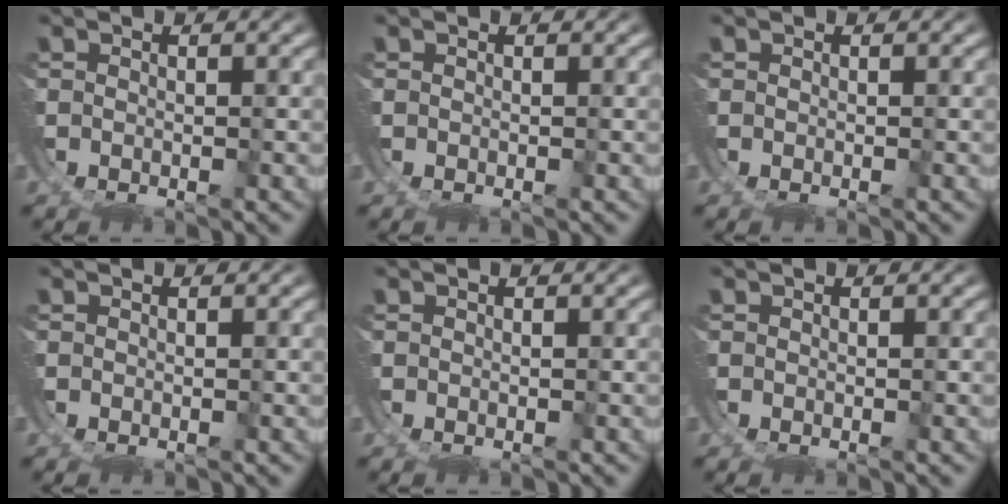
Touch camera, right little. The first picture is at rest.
{"total": 0.0}
{"total": 0.0}
{"total": 0.0}
{"total": 0.0}
{"total": 0.0}